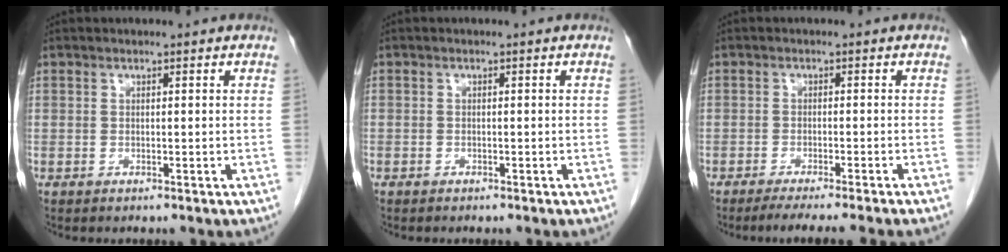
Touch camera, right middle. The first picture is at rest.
{"total": 0.6, "force": [-0.4, 0.4, 0.1], "torque": [-0.008, 0.002, -0.009]}
{"total": 8.0, "force": [-6.7, -1.3, 4.1], "torque": [-0.034, -0.016, -0.097]}